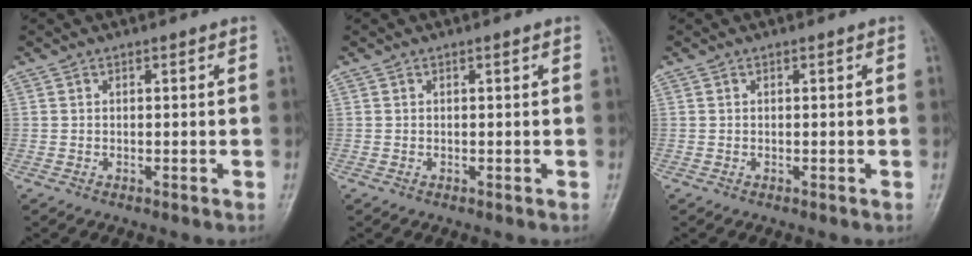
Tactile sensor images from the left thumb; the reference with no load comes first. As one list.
[{"total": 0.0}, {"total": 0.0}]